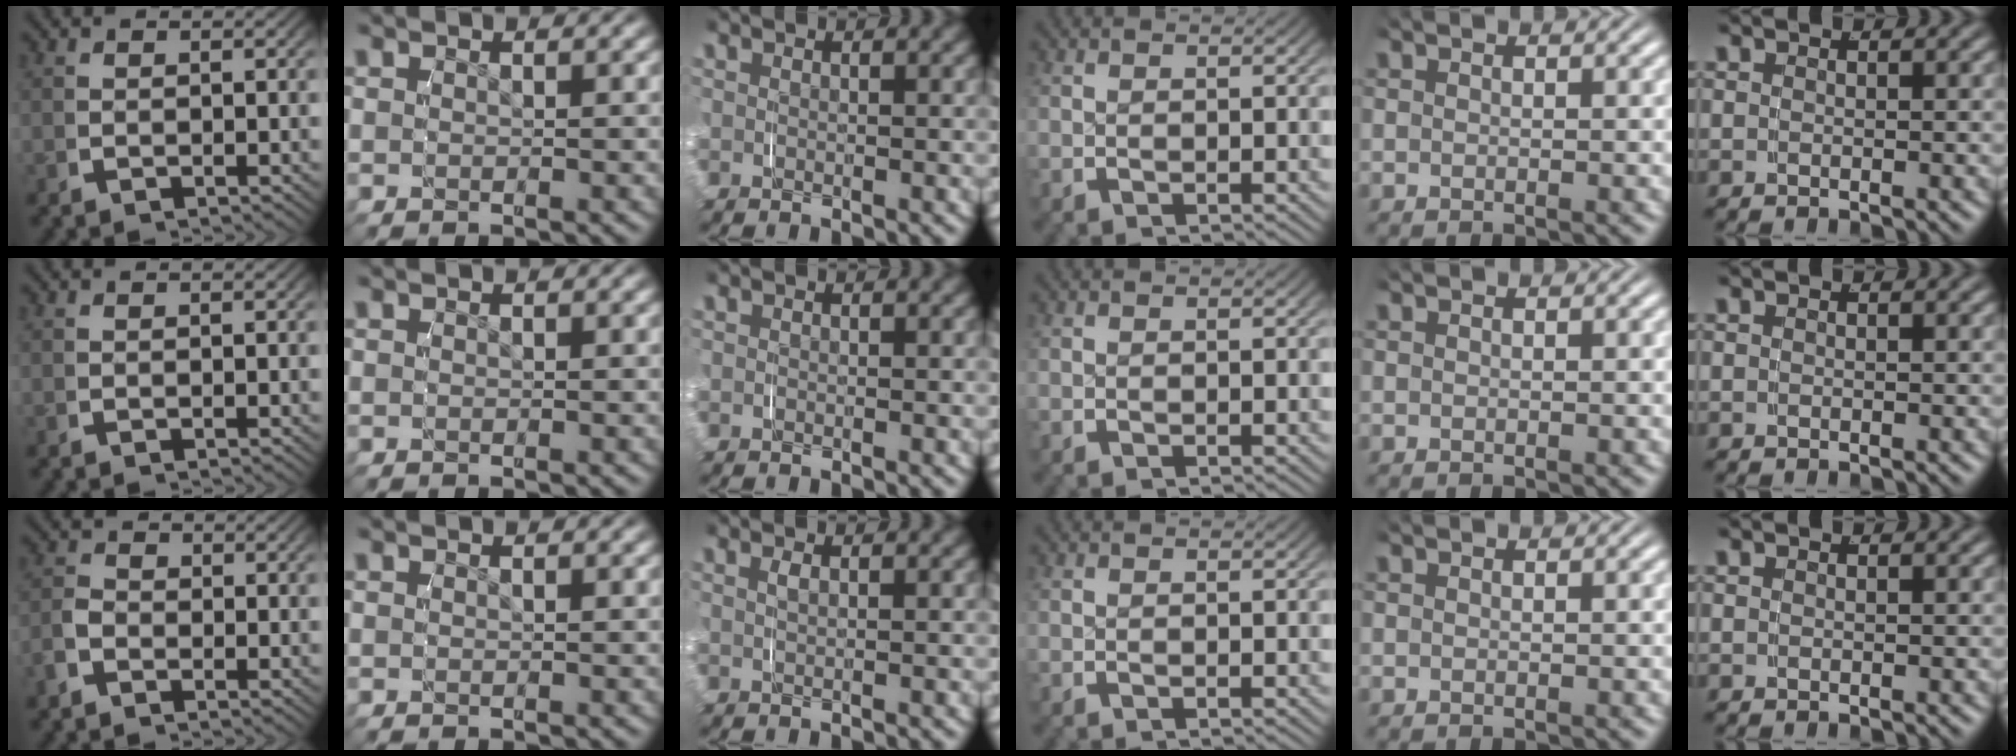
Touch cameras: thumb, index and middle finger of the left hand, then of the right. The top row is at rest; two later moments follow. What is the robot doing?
{"motion": "grasp_and_lifting", "object": "paper"}